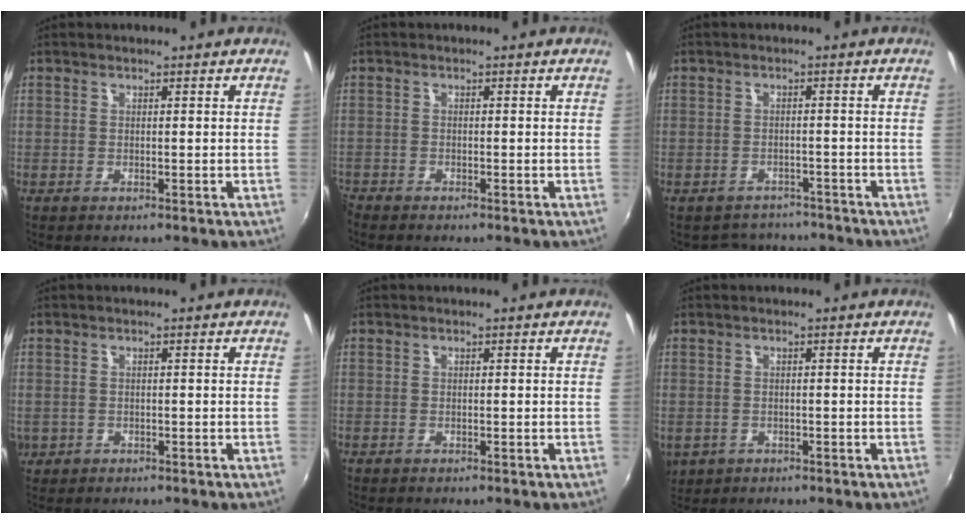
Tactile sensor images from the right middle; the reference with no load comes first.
{"total": 1.8, "force": [-1.7, 0.4, 0.1], "torque": [-0.011, -0.009, -0.040]}
{"total": 6.1, "force": [-5.4, 2.6, 0.5], "torque": [-0.022, 0.011, -0.076]}
{"total": 2.3, "force": [-0.4, 2.1, 0.8], "torque": [-0.017, -0.004, -0.004]}
{"total": 0.0}
{"total": 5.3, "force": [-1.4, 4.5, 2.5], "torque": [-0.056, -0.012, -0.015]}